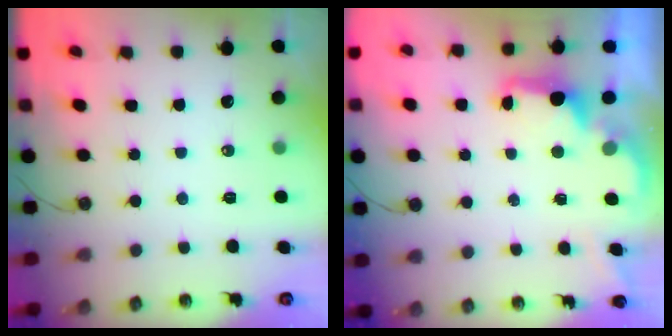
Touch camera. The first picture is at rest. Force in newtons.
{"total": 2.5, "press": 2.4, "slide": 0.6}